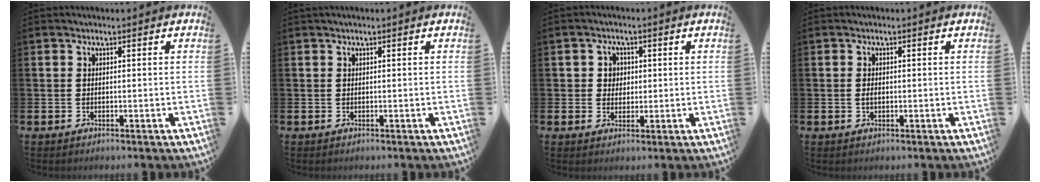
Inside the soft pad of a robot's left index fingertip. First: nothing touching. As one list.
[{"total": 0.0}, {"total": 2.8, "force": [0.9, 2.6, 0.6], "torque": [0.002, 0.003, 0.007]}, {"total": 1.0, "force": [0.0, 0.6, 0.8], "torque": [-0.008, 0.001, -0.004]}]